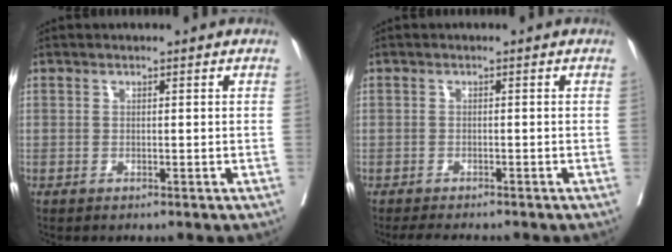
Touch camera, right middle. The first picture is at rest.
{"total": 3.3, "force": [-2.9, 1.1, 1.1], "torque": [-0.021, -0.008, -0.045]}